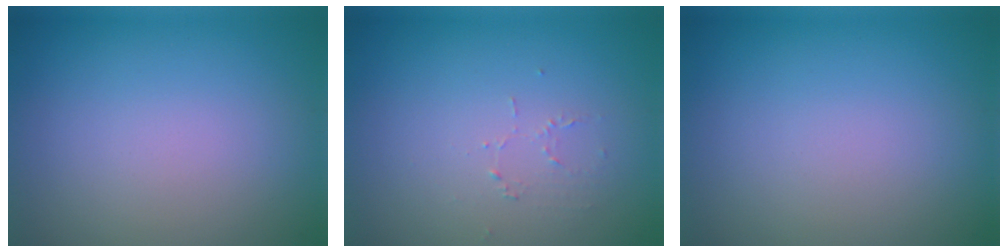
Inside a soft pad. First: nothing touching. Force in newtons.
{"total": 0.7, "press": 0.4, "slide": 0.6}
{"total": 0.0}